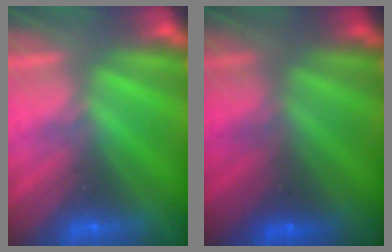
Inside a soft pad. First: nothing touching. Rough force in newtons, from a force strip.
{"total": 1.8}